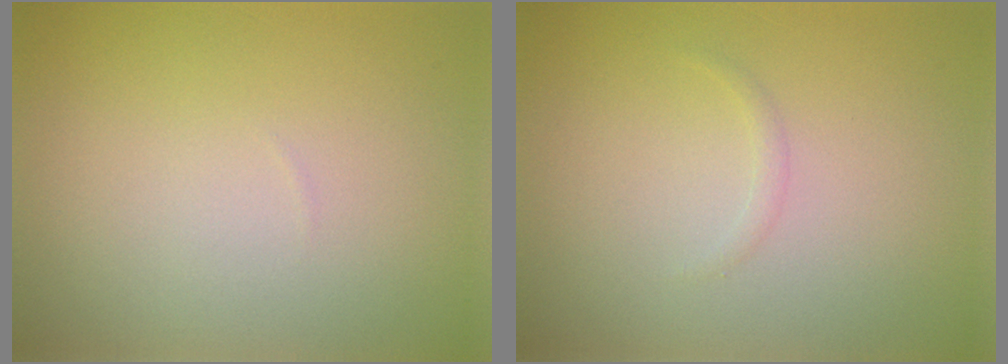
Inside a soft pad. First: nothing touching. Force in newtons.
{"total": 0.5, "press": 0.5, "slide": 0.0}